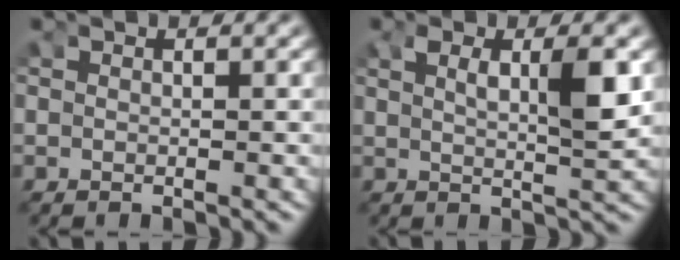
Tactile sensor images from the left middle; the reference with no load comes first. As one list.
[{"total": 3.1, "force": [1.3, -0.5, 2.8], "torque": [-0.040, -0.006, 0.028]}]